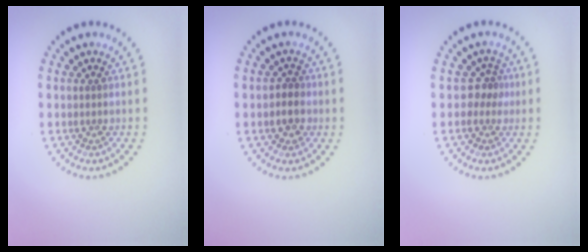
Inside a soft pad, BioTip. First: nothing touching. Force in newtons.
{"total": 1.9, "press": 1.7, "slide": 0.7}
{"total": 1.5, "press": 1.2, "slide": 1.0}